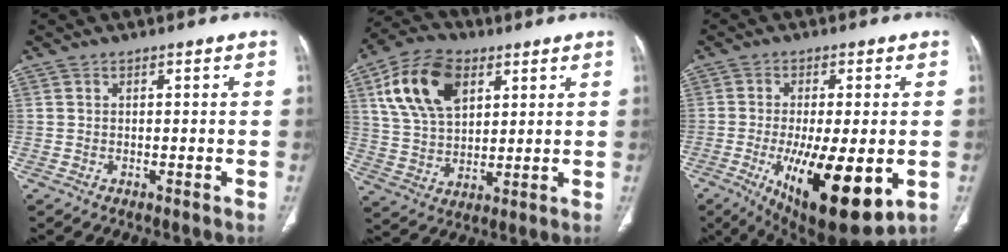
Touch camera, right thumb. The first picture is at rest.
{"total": 15.6, "force": [6.2, 9.5, 10.7], "torque": [-0.182, -0.008, 0.118]}
{"total": 18.6, "force": [-5.1, 6.2, 16.7], "torque": [-0.258, -0.026, -0.059]}